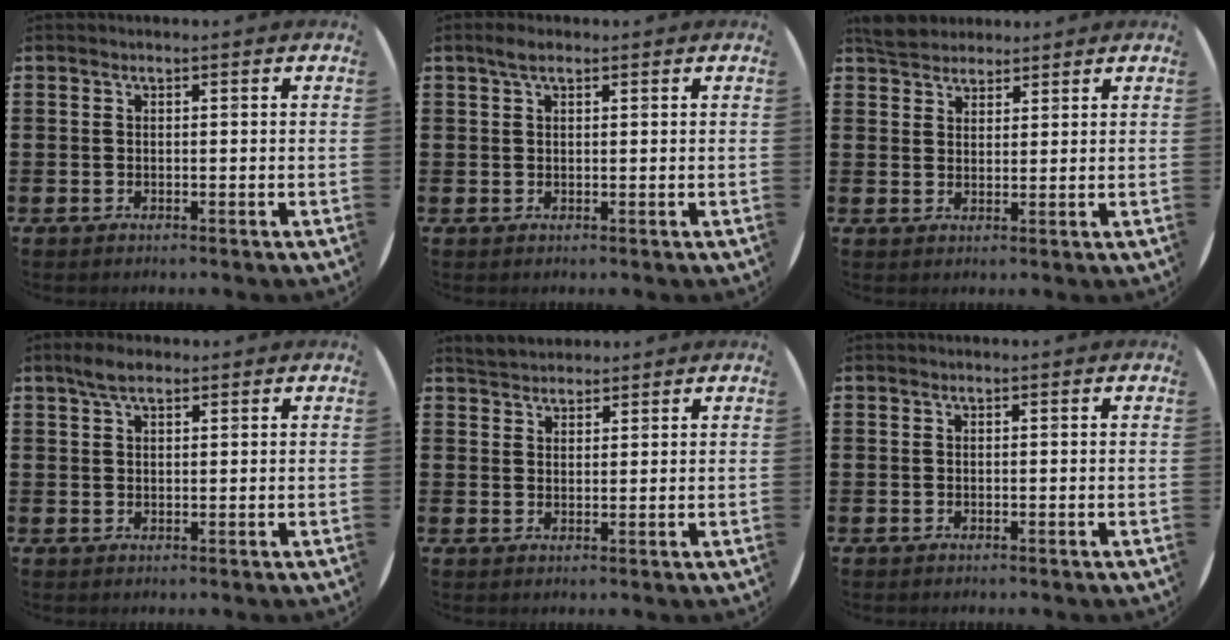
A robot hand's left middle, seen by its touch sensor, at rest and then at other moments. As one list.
[{"total": 1.9, "force": [1.2, 0.7, 1.3], "torque": [-0.019, 0.003, 0.019]}, {"total": 3.9, "force": [3.7, 1.3, 0.3], "torque": [-0.009, -0.002, 0.070]}, {"total": 3.0, "force": [2.1, 1.2, 1.8], "torque": [-0.030, 0.003, 0.035]}, {"total": 3.0, "force": [2.9, 0.7, 0.1], "torque": [-0.007, 0.000, 0.057]}, {"total": 0.0}]